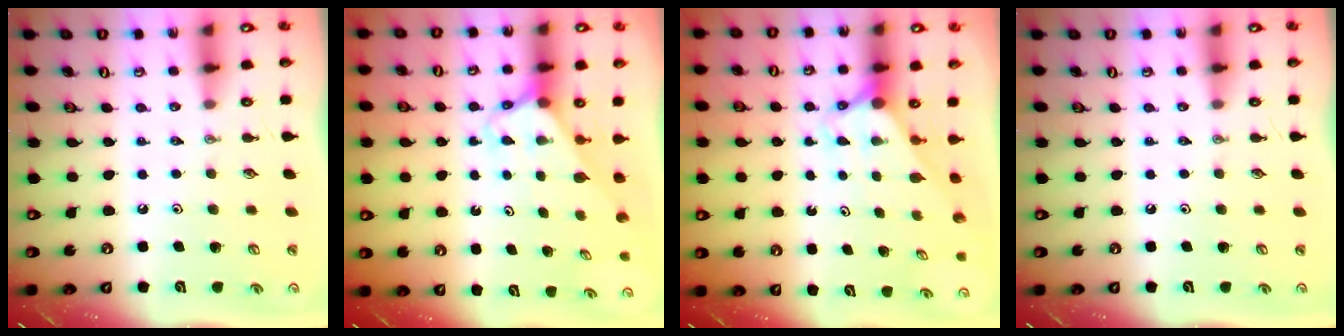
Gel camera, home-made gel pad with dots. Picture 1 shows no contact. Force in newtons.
{"total": 2.6, "press": 2.6, "slide": 0.1}
{"total": 3.0, "press": 3.0, "slide": 0.0}
{"total": 0.0}